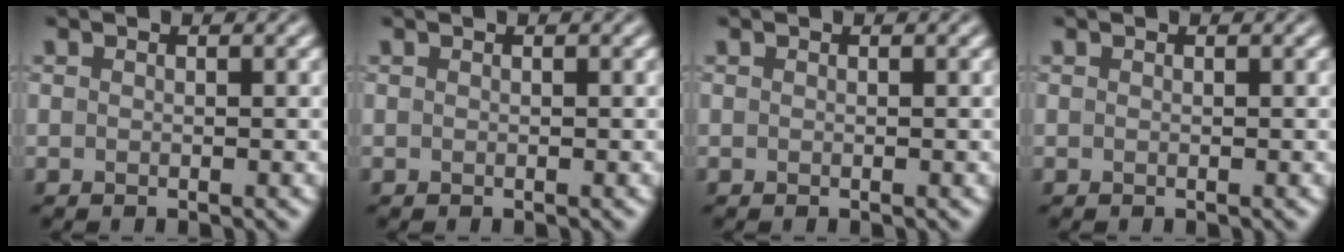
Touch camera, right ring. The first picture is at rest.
{"total": 0.0}
{"total": 0.0}
{"total": 0.0}